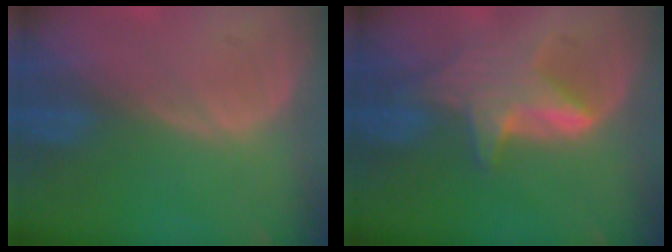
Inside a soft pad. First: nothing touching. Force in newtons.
{"total": 6.0, "press": 5.9, "slide": 0.9}